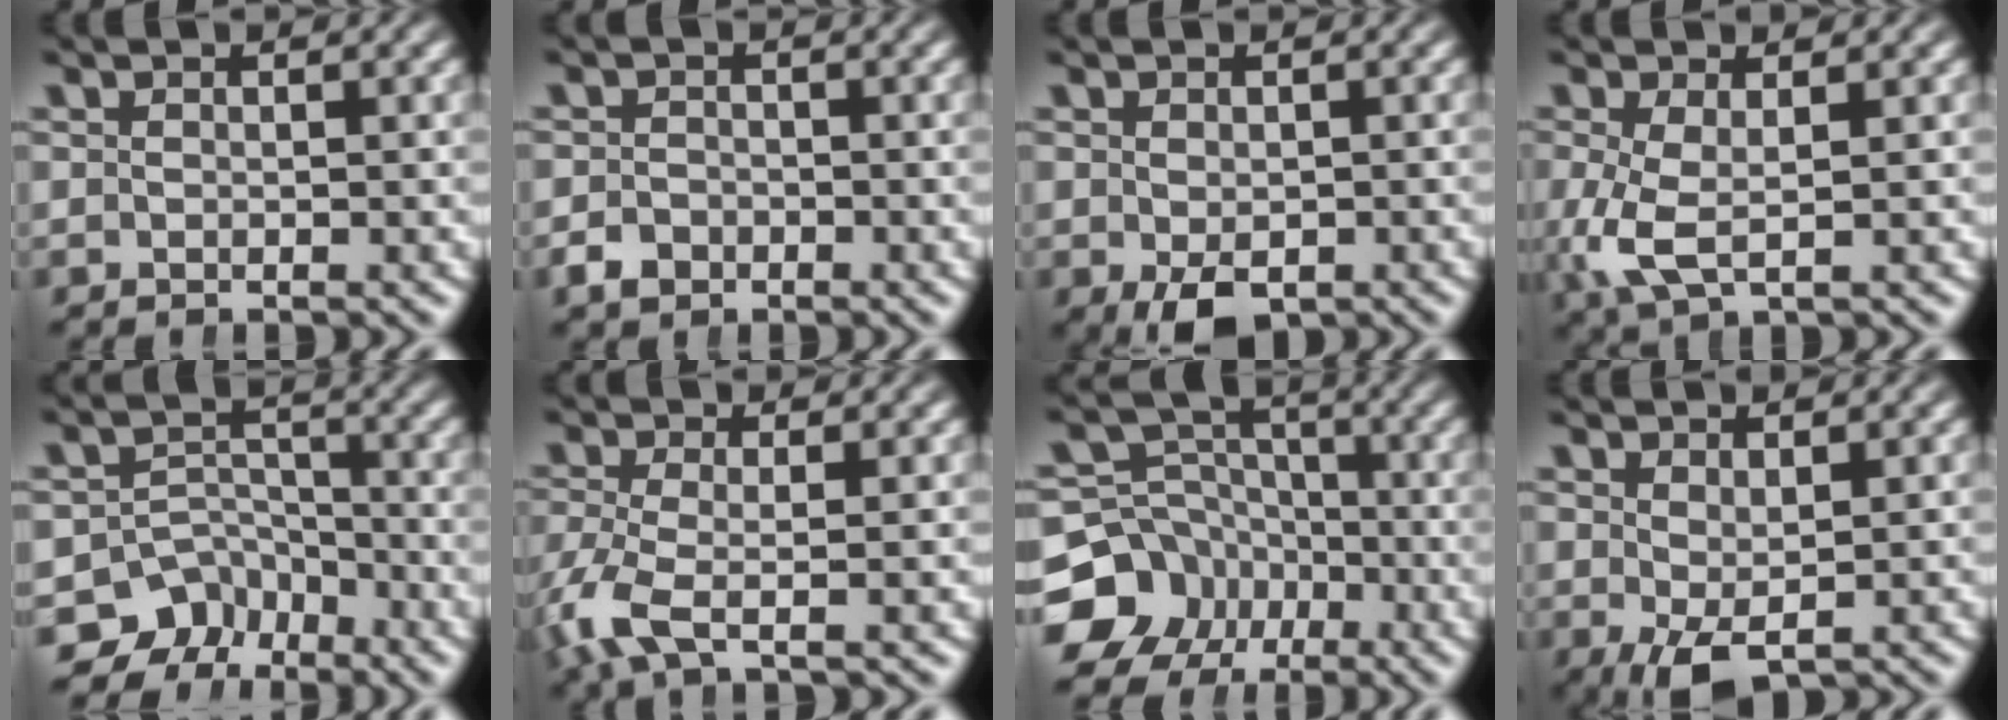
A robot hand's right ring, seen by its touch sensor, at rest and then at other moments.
{"total": 2.0, "force": [-1.5, 1.3, 0.3], "torque": [-0.002, -0.011, -0.023]}
{"total": 3.1, "force": [-1.7, 1.5, 2.1], "torque": [-0.039, -0.026, -0.009]}
{"total": 4.4, "force": [-0.8, 2.4, 3.6], "torque": [-0.101, -0.031, 0.004]}
{"total": 8.9, "force": [-4.8, 6.9, 2.8], "torque": [-0.037, -0.027, -0.083]}
{"total": 3.8, "force": [-1.2, 1.7, 3.1], "torque": [-0.090, -0.024, -0.011]}
{"total": 13.0, "force": [-3.8, 11.5, 4.6], "torque": [-0.078, -0.050, -0.065]}
{"total": 2.8, "force": [-0.9, 1.1, 2.3], "torque": [-0.045, -0.025, 0.005]}